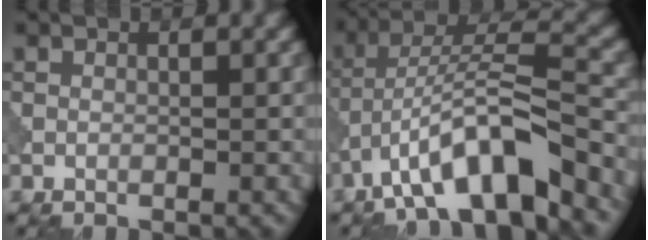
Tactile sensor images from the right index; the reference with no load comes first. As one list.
[{"total": 9.0, "force": [-5.7, 2.0, 6.7], "torque": [-0.109, 0.018, -0.102]}]